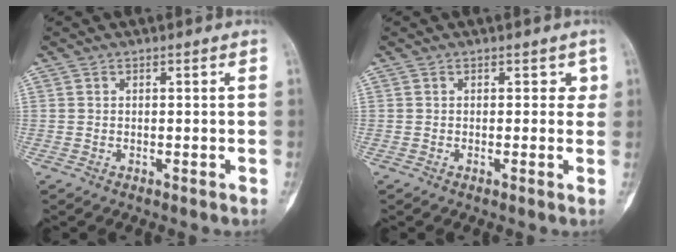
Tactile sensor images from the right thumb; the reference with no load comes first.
{"total": 1.7, "force": [0.6, 1.3, 1.0], "torque": [0.011, 0.001, 0.000]}